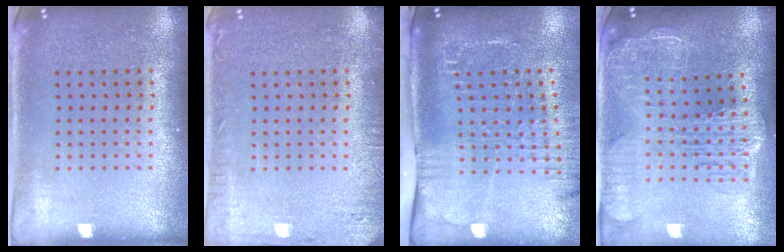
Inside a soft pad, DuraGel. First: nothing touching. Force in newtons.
{"total": 2.2, "press": 2.1, "slide": 0.3}
{"total": 2.6, "press": 2.1, "slide": 1.6}
{"total": 2.9, "press": 2.4, "slide": 1.7}